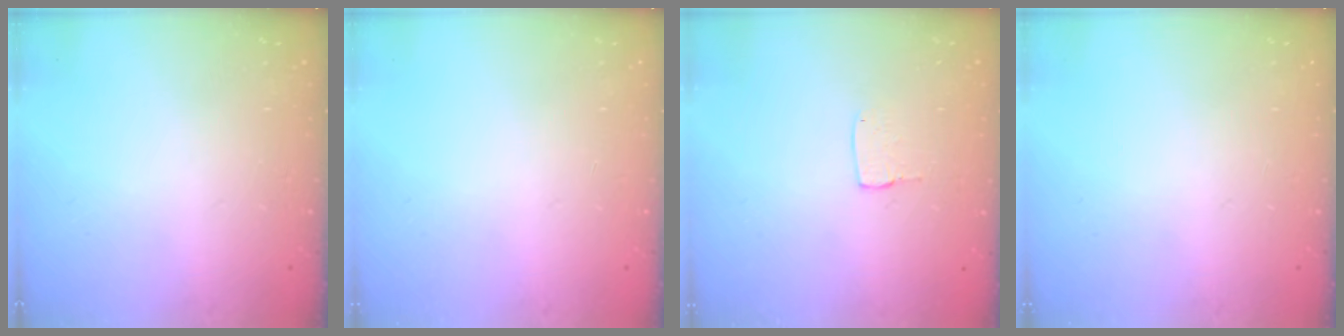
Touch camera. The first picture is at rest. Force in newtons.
{"total": 0.0}
{"total": 3.5, "press": 3.5, "slide": 0.1}
{"total": 0.0}